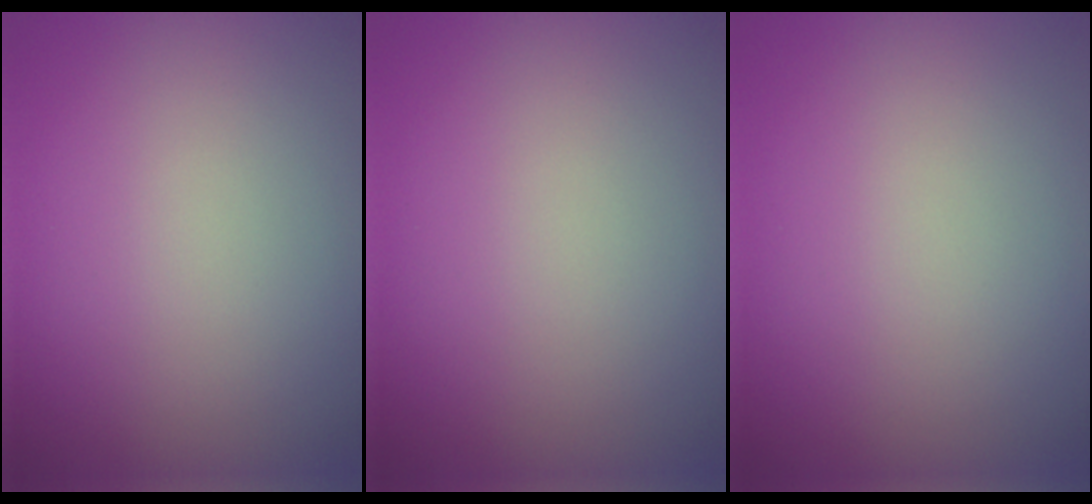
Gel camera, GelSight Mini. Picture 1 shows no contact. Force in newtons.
{"total": 0.0}
{"total": 0.0}